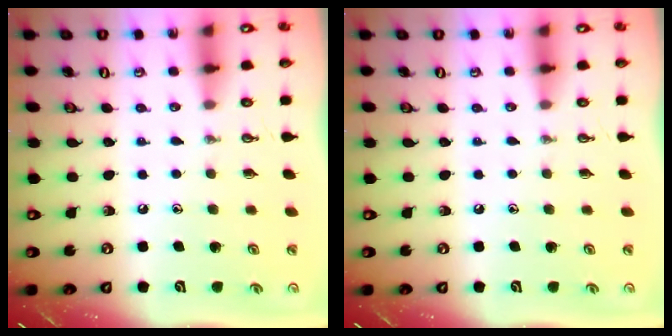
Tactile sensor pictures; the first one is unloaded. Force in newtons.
{"total": 0.0}